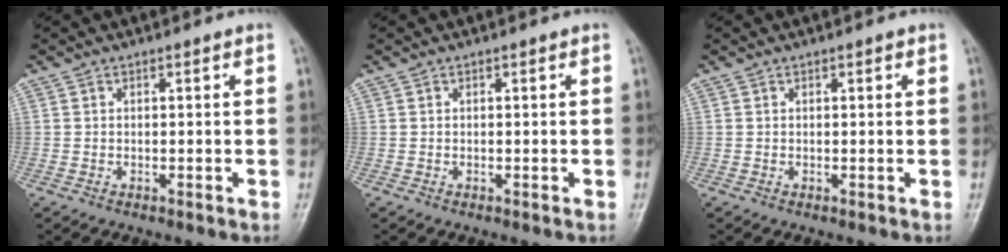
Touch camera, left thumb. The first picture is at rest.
{"total": 0.0}
{"total": 0.9, "force": [0.4, 0.4, 0.7], "torque": [-0.007, 0.002, 0.003]}